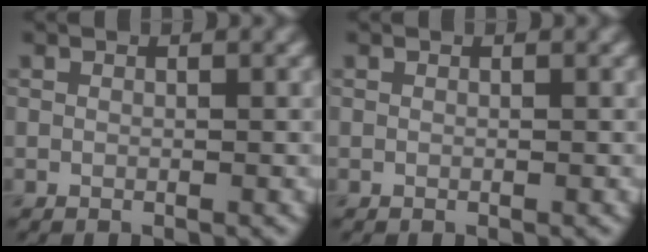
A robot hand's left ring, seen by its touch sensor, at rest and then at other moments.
{"total": 0.0}